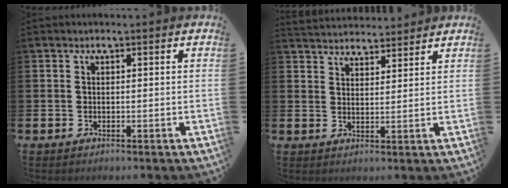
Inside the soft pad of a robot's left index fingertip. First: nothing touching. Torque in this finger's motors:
{"motor_torque": [1.06, -1.08, 0.17, 0.05]}